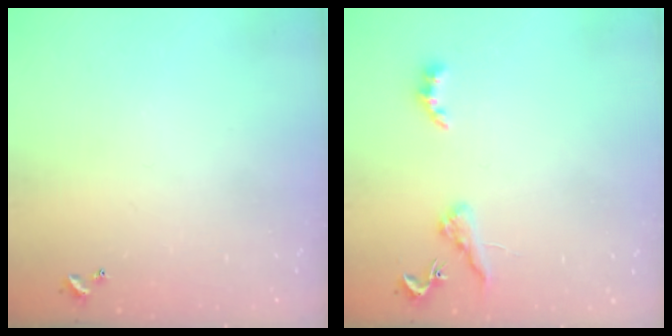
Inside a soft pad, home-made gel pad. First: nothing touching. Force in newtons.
{"total": 4.6, "press": 4.6, "slide": 0.6}